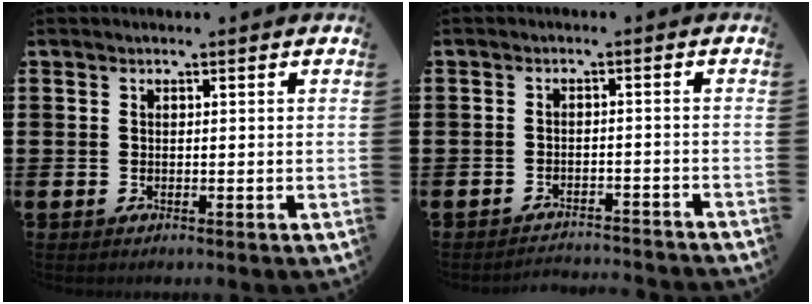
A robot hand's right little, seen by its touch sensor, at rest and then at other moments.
{"total": 2.1, "force": [-2.1, -0.1, -0.2], "torque": [-0.004, 0.005, -0.046]}